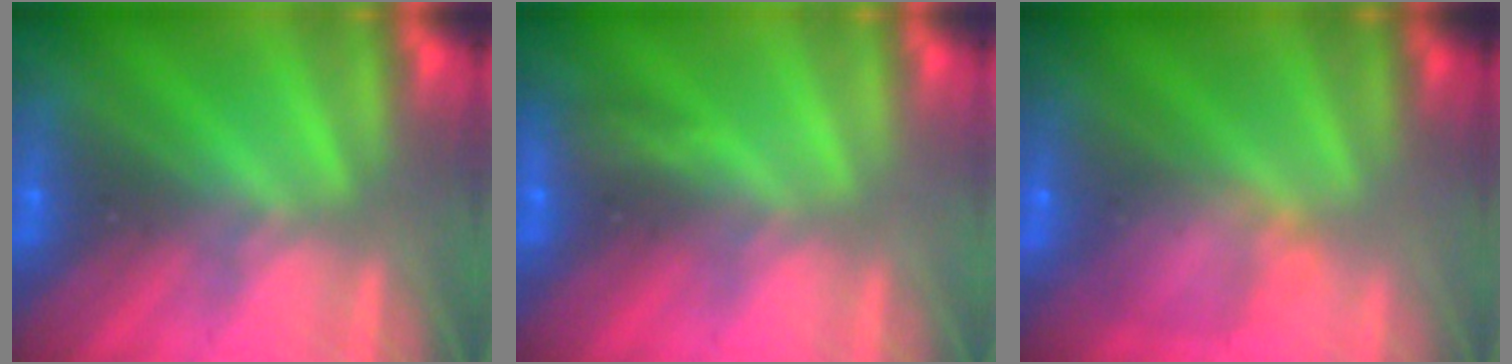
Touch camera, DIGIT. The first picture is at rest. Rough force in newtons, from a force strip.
{"total": 2.9}
{"total": 8.5}